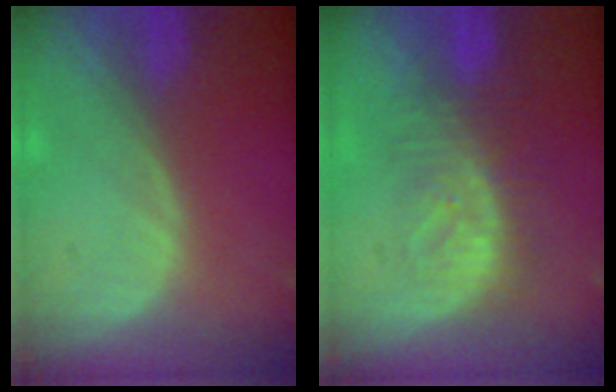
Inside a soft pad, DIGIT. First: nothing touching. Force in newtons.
{"total": 8.1, "press": 7.5, "slide": 3.2}